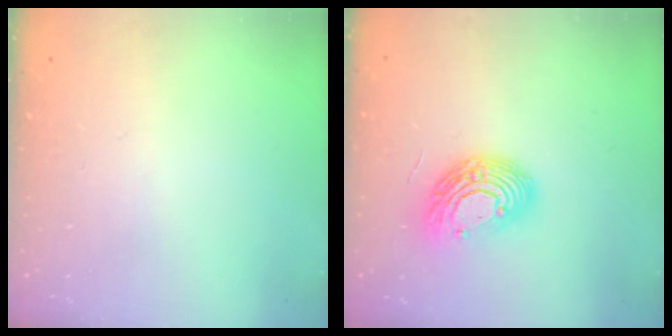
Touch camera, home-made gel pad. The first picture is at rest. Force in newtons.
{"total": 13.7, "press": 13.7, "slide": 0.5}